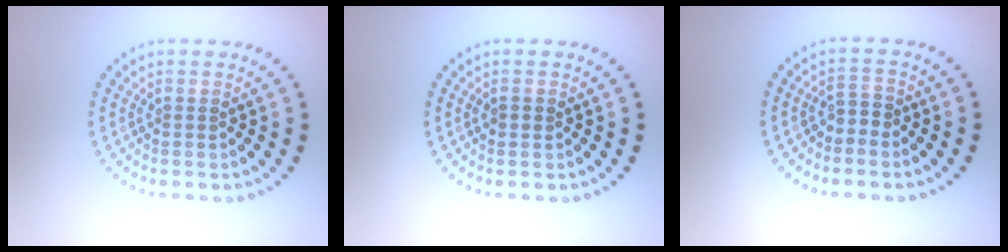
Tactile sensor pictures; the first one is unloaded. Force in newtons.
{"total": 0.8, "press": 0.8, "slide": 0.3}
{"total": 1.1, "press": 0.8, "slide": 0.8}